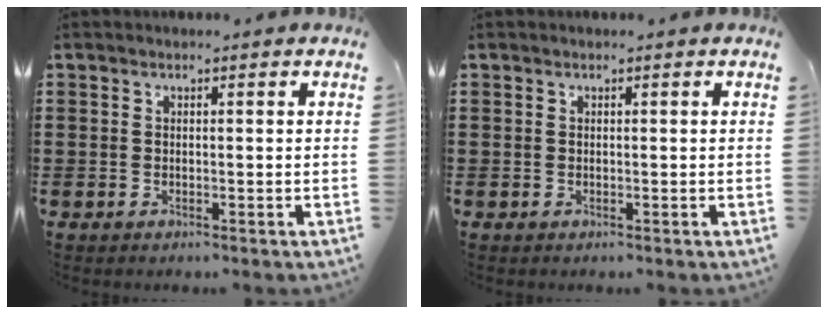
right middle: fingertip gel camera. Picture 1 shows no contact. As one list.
[{"total": 0.0}]